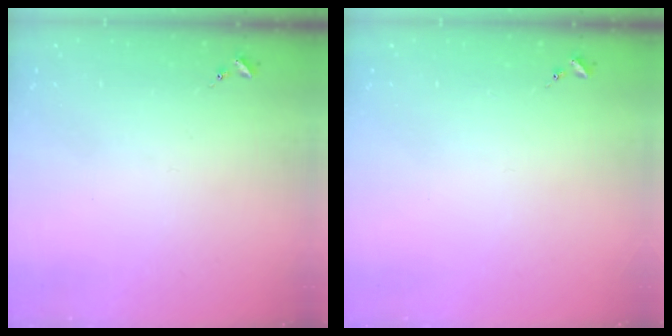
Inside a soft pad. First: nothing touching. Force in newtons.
{"total": 0.0}